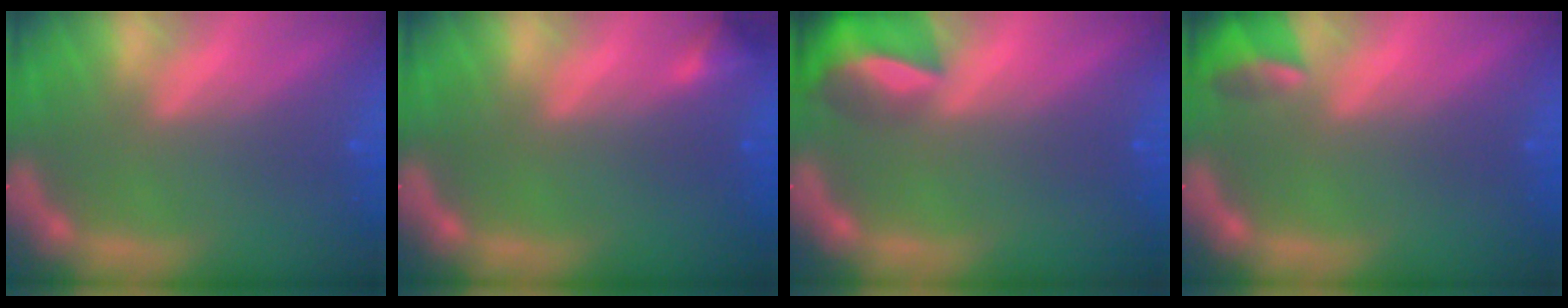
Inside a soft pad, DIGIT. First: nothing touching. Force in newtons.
{"total": 1.4}
{"total": 6.4}
{"total": 2.9}